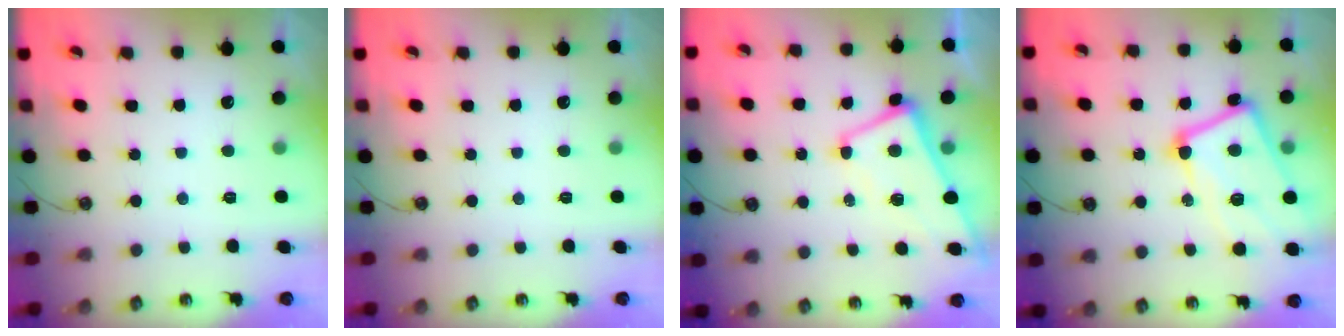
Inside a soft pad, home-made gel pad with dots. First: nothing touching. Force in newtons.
{"total": 0.0}
{"total": 1.3, "press": 1.1, "slide": 0.7}
{"total": 13.8, "press": 13.7, "slide": 1.6}